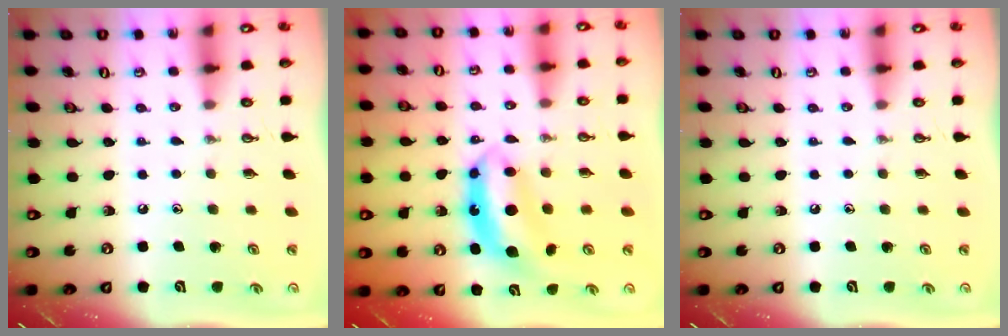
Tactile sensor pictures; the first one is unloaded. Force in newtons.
{"total": 7.2, "press": 7.2, "slide": 0.3}
{"total": 0.0}